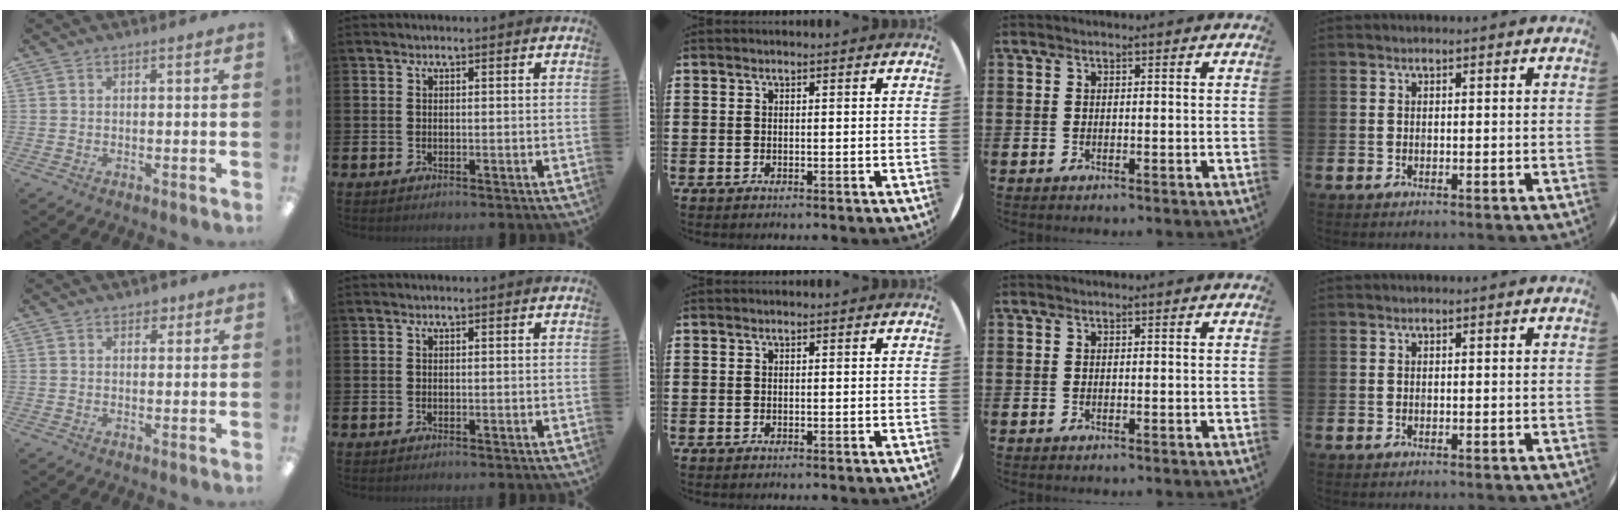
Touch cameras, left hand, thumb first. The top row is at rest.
{"thumb": {"total": 2.5, "force": [1.7, 1.6, 1.1], "torque": [-0.007, -0.004, 0.027]}}